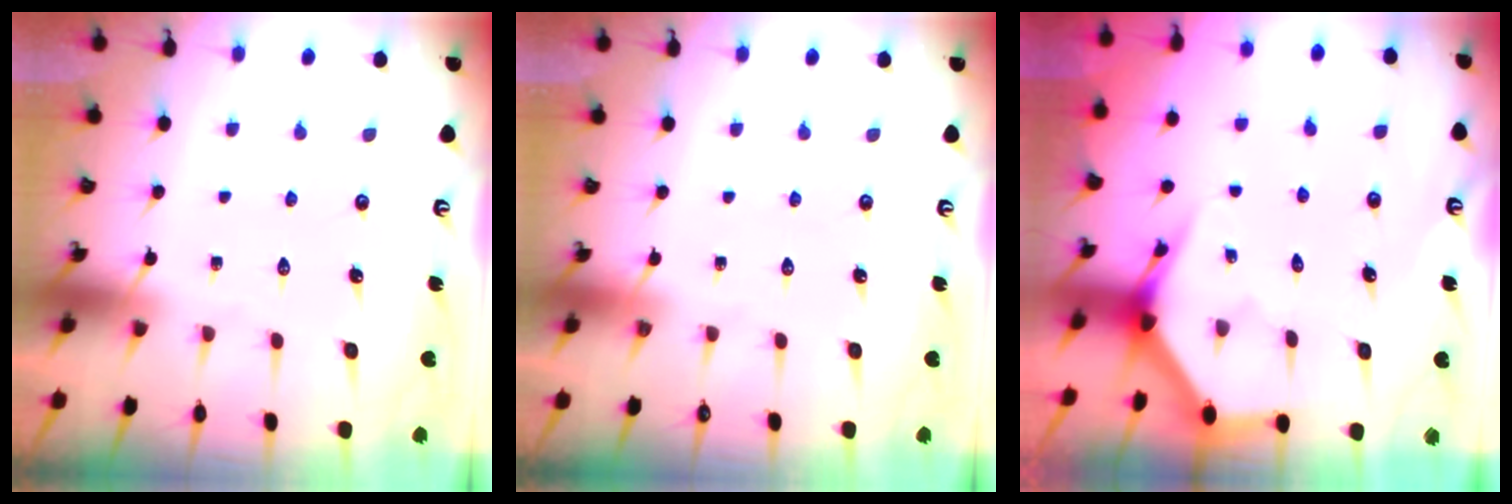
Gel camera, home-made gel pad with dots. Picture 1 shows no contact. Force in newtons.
{"total": 0.0}
{"total": 3.9, "press": 3.9, "slide": 0.3}